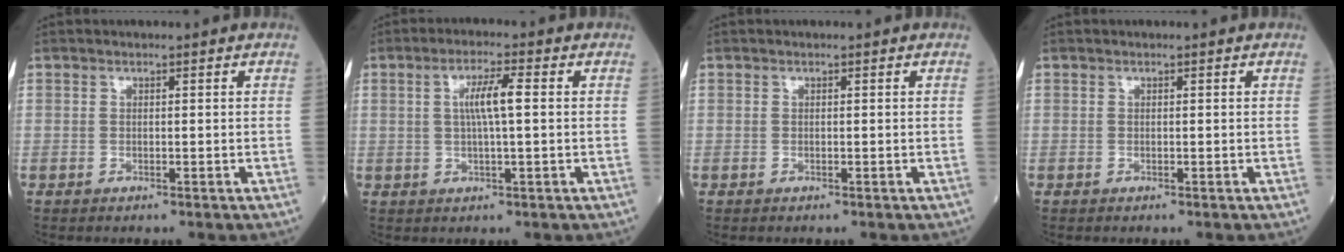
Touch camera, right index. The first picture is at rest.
{"total": 4.9, "force": [0.7, 0.3, 4.8], "torque": [-0.090, 0.005, 0.012]}
{"total": 0.0}
{"total": 0.0}